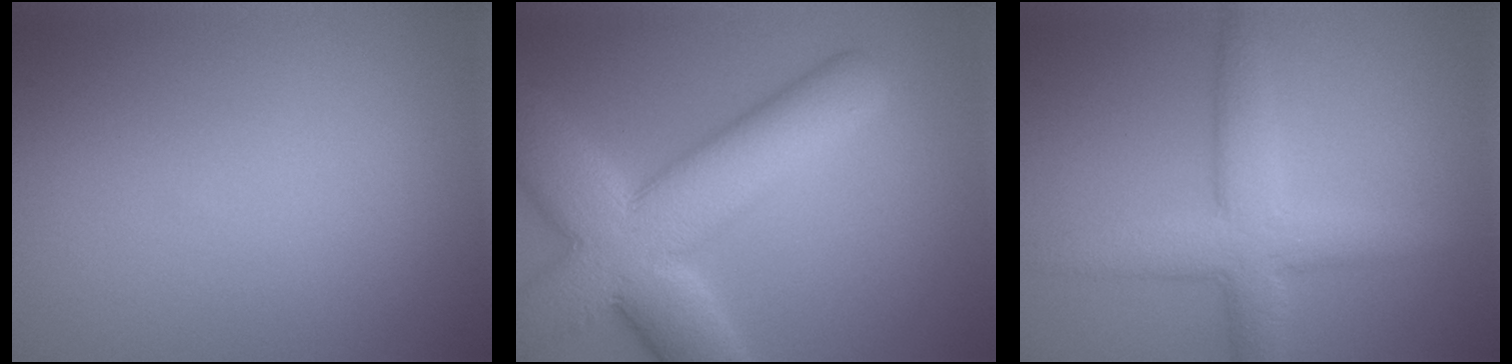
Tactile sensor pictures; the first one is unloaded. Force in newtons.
{"total": 11.8, "press": 11.7, "slide": 1.3}
{"total": 5.3, "press": 5.3, "slide": 0.4}